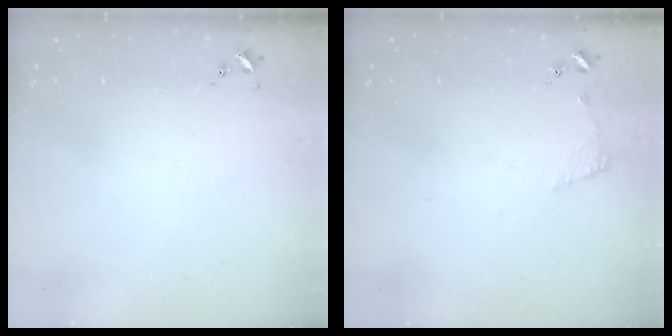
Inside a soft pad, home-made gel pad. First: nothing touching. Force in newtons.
{"total": 4.9, "press": 4.9, "slide": 0.6}